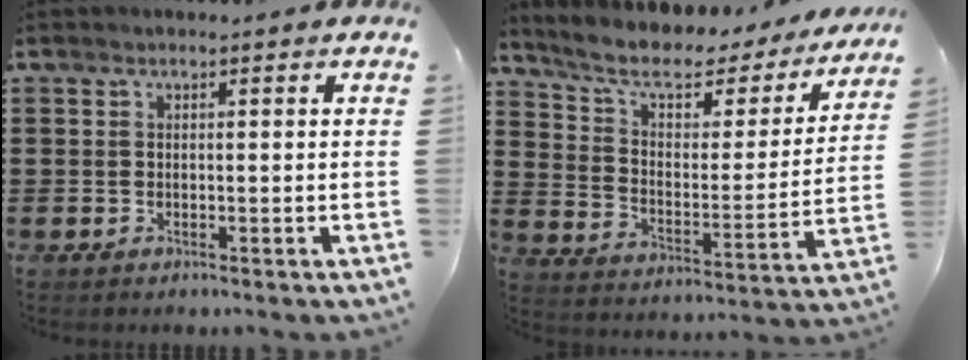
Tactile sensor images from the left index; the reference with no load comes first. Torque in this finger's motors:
{"motor_torque": [1.50, -0.64, 0.76, 0.15]}